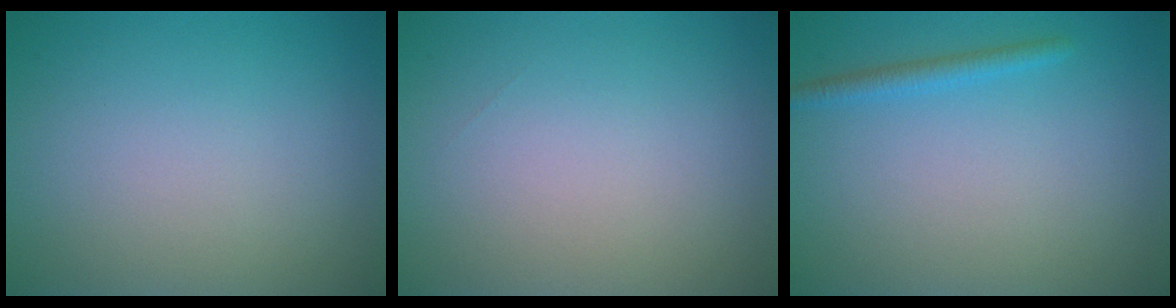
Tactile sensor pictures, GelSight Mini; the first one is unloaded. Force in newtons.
{"total": 0.0}
{"total": 1.5, "press": 1.4, "slide": 0.1}